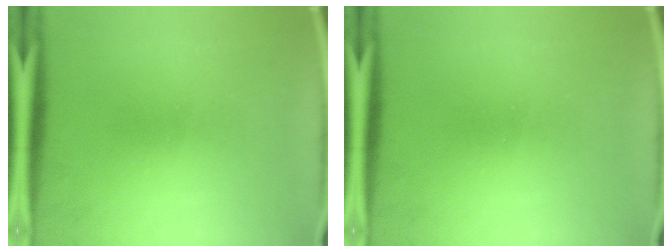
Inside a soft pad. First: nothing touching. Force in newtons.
{"total": 0.0}